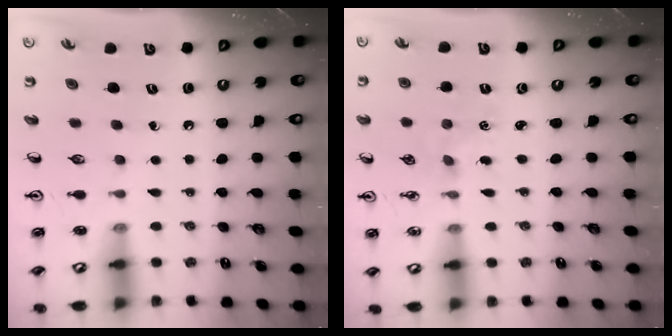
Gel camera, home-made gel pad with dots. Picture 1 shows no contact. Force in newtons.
{"total": 1.7, "press": 1.6, "slide": 0.2}